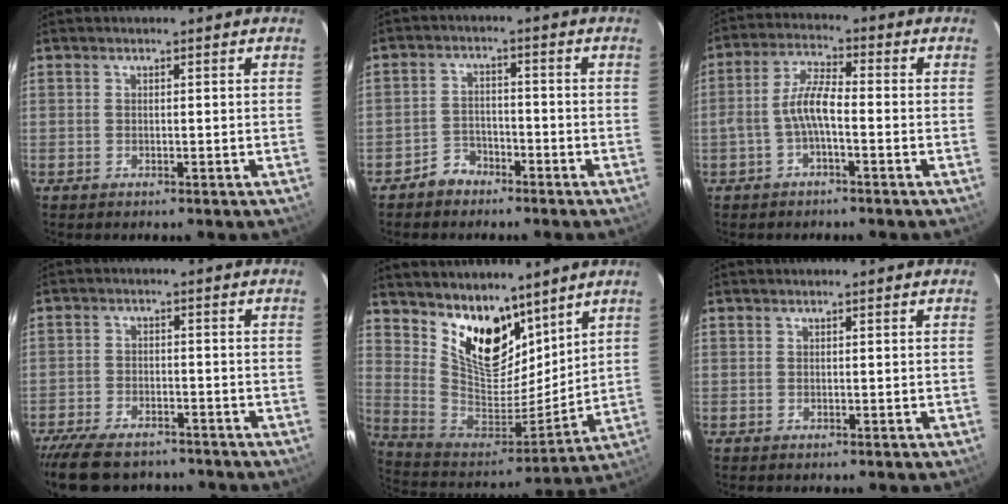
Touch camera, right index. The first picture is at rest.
{"total": 4.3, "force": [-3.3, 2.8, 0.3], "torque": [-0.013, 0.017, -0.058]}
{"total": 5.7, "force": [-1.9, 1.5, 5.2], "torque": [-0.112, 0.015, -0.037]}
{"total": 11.4, "force": [-9.4, 4.5, 4.4], "torque": [-0.109, -0.012, -0.151]}
{"total": 16.8, "force": [11.3, 8.5, 9.1], "torque": [-0.176, -0.010, 0.215]}
{"total": 0.0}